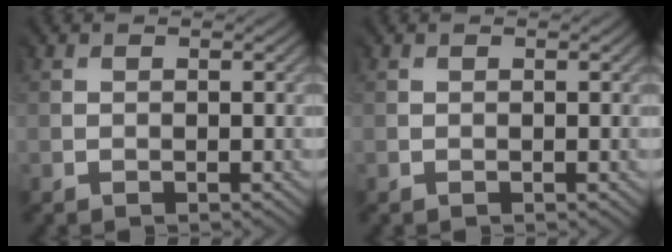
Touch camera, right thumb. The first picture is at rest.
{"total": 0.0}